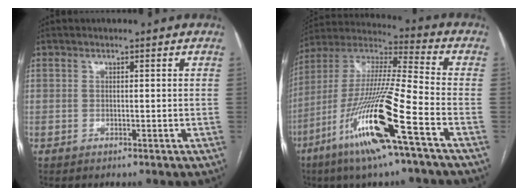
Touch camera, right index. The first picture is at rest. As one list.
[{"total": 19.5, "force": [-9.1, 0.2, 17.3], "torque": [-0.375, -0.038, -0.180]}]